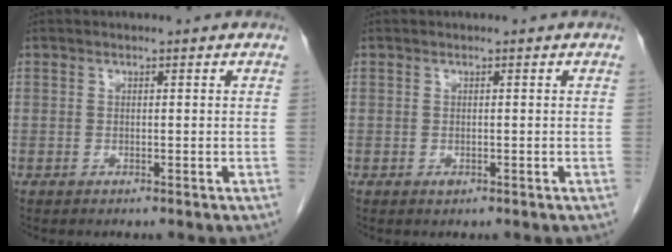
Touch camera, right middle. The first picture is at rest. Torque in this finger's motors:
{"motor_torque": [0.17, -0.29, 0.01, 0.00]}